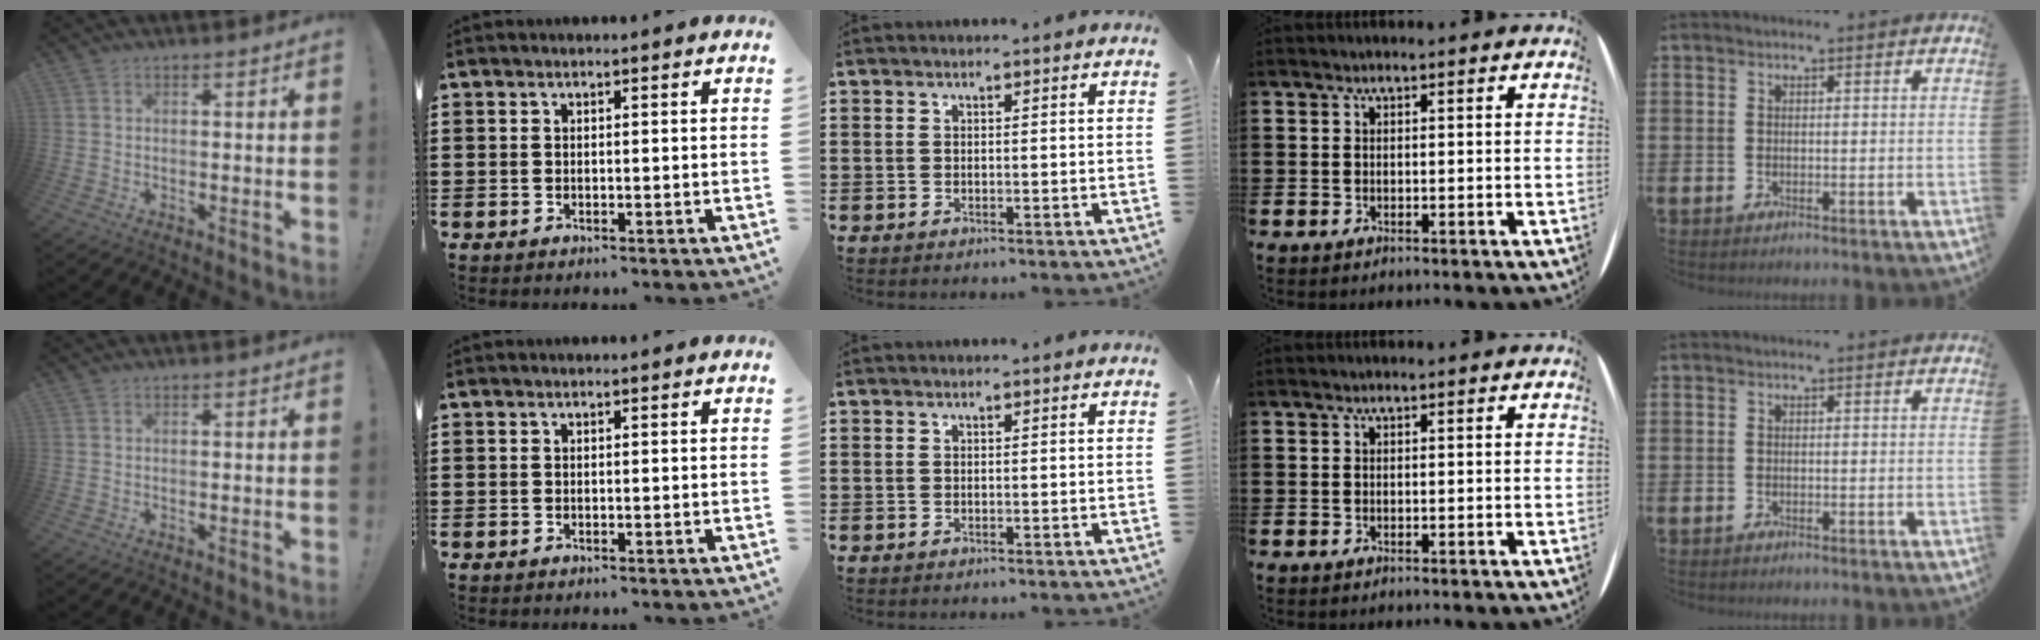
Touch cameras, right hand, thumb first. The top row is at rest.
{}